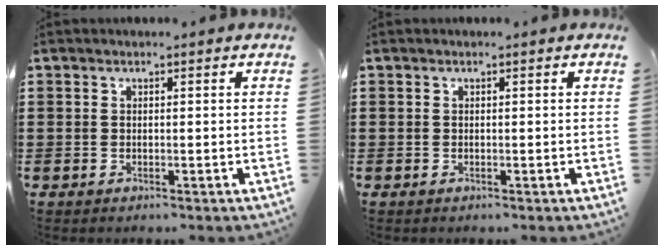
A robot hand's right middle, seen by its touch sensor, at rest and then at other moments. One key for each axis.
{"total": 0.0}